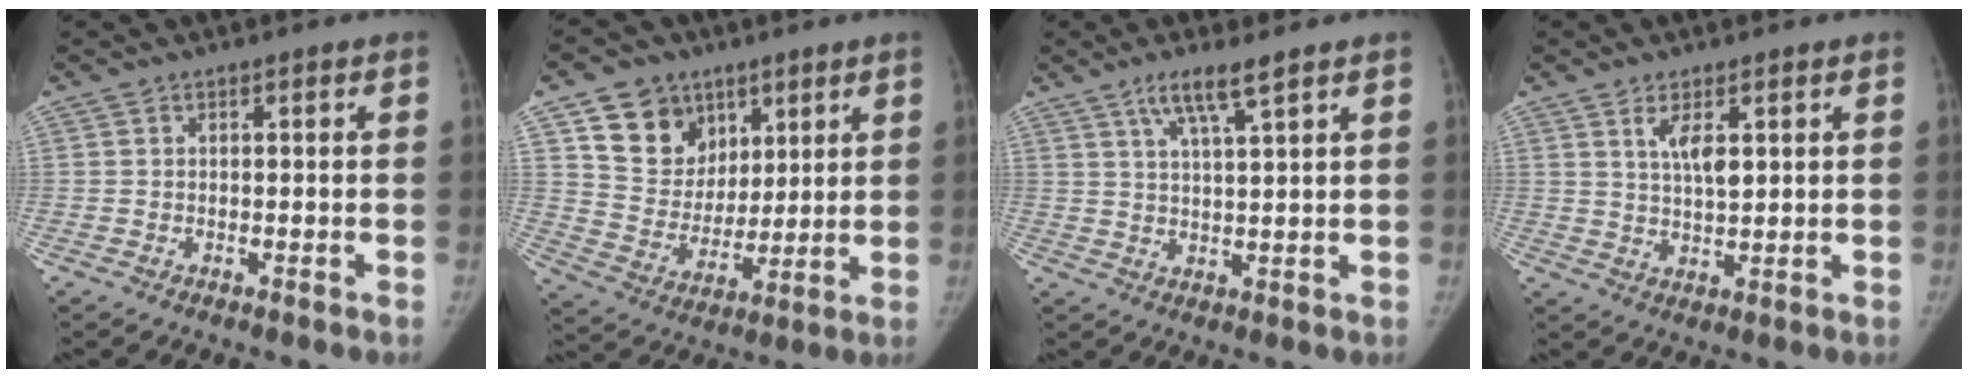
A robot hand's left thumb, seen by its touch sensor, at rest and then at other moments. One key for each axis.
{"total": 13.3, "fx": 7.1, "fy": 10.5, "fz": 4.0, "tx": -0.029, "ty": -0.036, "tz": 0.135}
{"total": 5.7, "fx": 3.7, "fy": 0.4, "fz": 4.3, "tx": -0.085, "ty": -0.016, "tz": 0.076}
{"total": 4.7, "fx": 2.1, "fy": 1.8, "fz": 3.8, "tx": -0.061, "ty": -0.015, "tz": 0.041}